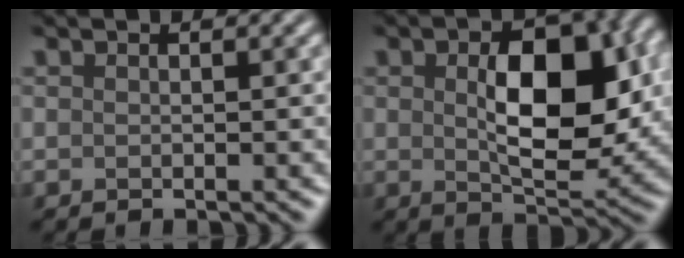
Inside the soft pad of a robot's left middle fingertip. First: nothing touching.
{"total": 9.1, "force": [0.7, 4.7, 7.7], "torque": [-0.124, -0.003, 0.017]}